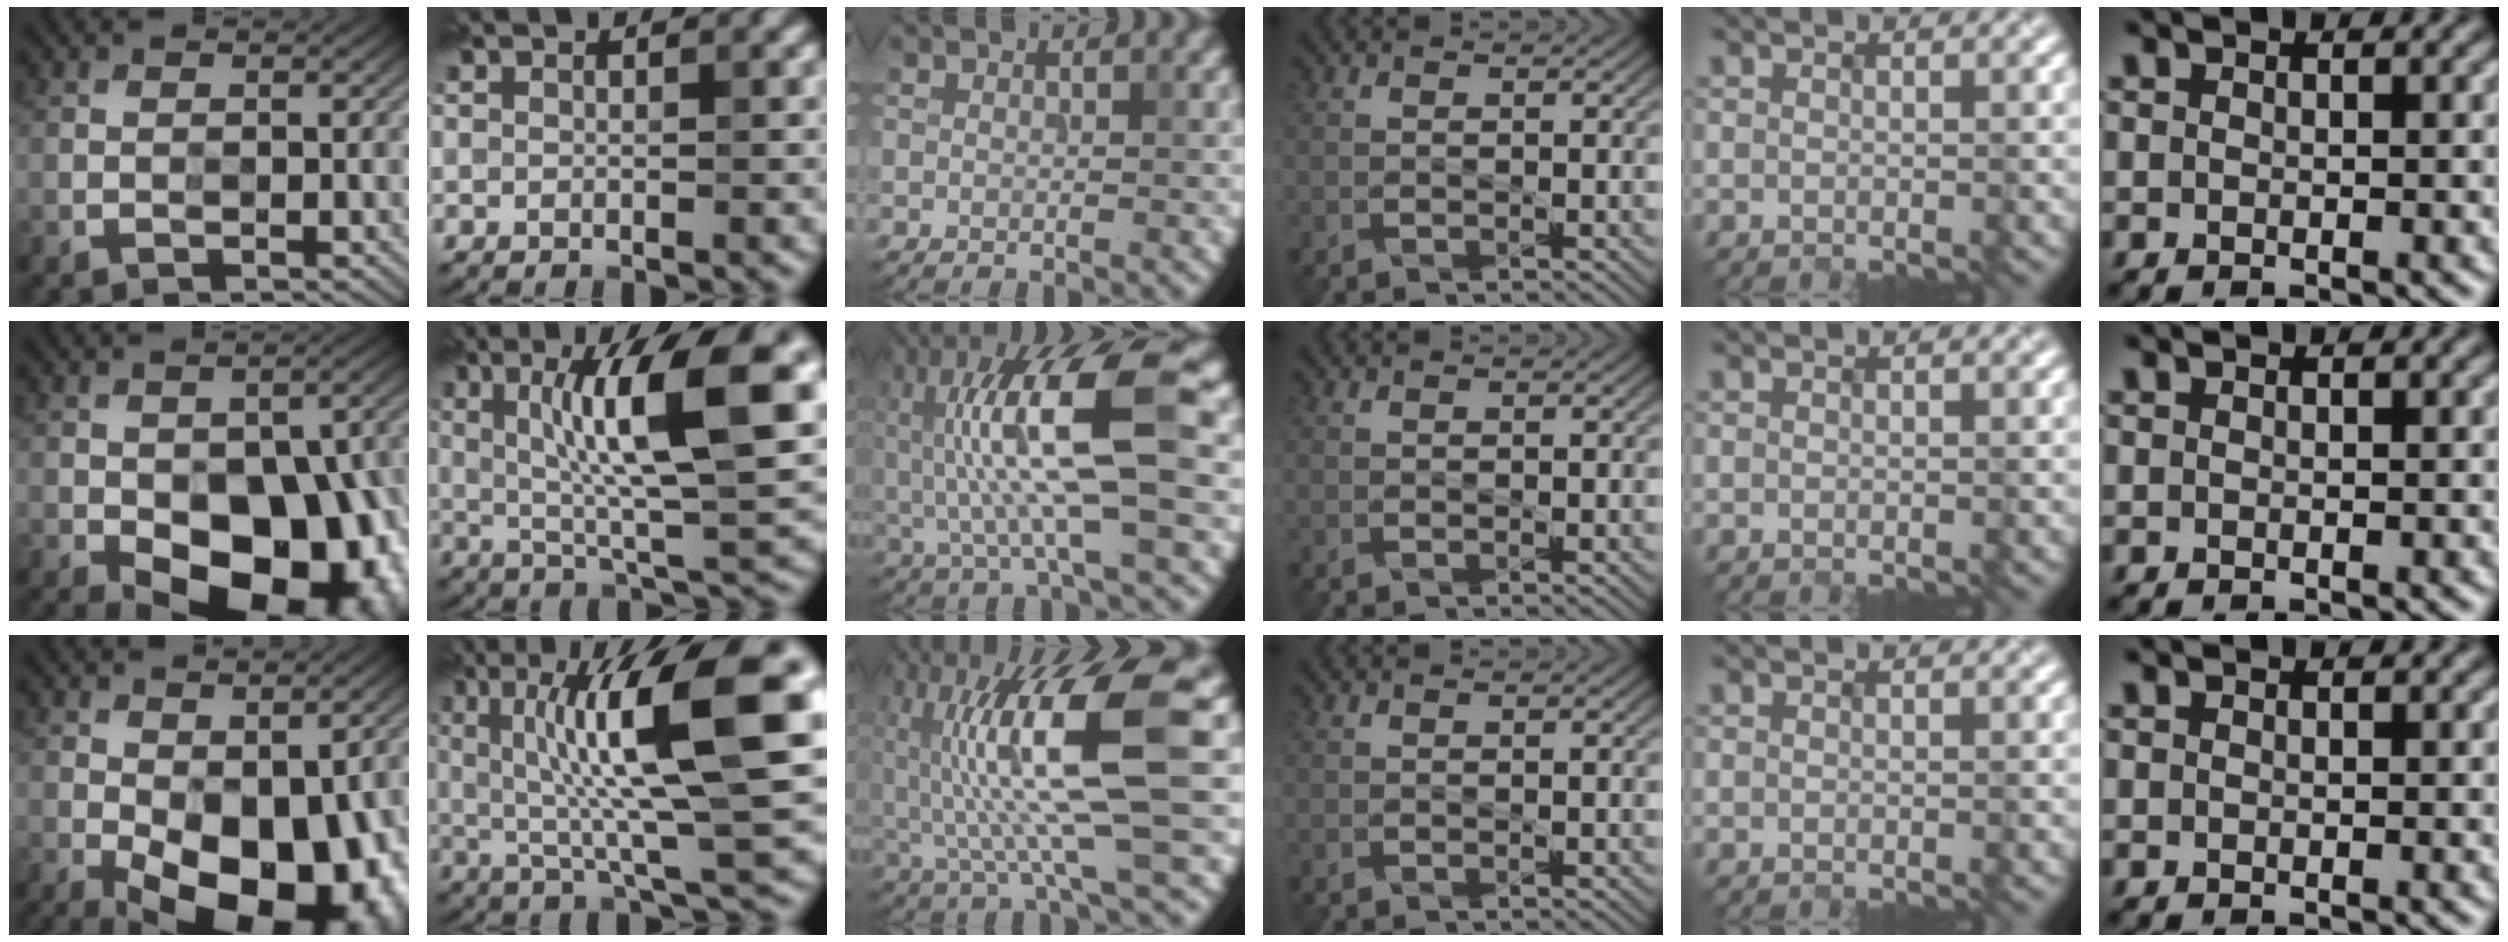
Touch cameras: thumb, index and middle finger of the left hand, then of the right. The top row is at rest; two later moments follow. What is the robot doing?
{"motion": "insert", "object": "power strip"}